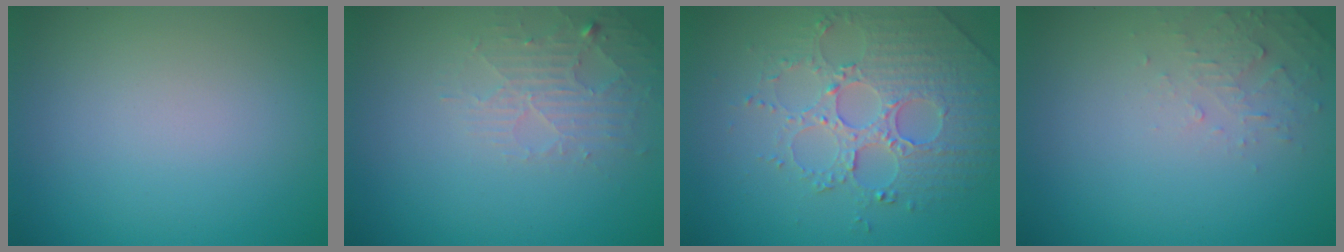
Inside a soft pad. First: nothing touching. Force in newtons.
{"total": 2.6, "press": 2.6, "slide": 0.4}
{"total": 4.2, "press": 4.0, "slide": 1.3}
{"total": 1.7, "press": 1.7, "slide": 0.2}